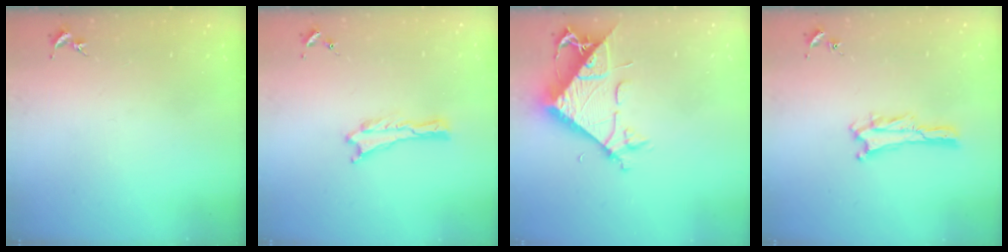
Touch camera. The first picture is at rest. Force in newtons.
{"total": 0.0}
{"total": 8.2, "press": 8.2, "slide": 0.7}
{"total": 1.3, "press": 1.3, "slide": 0.4}